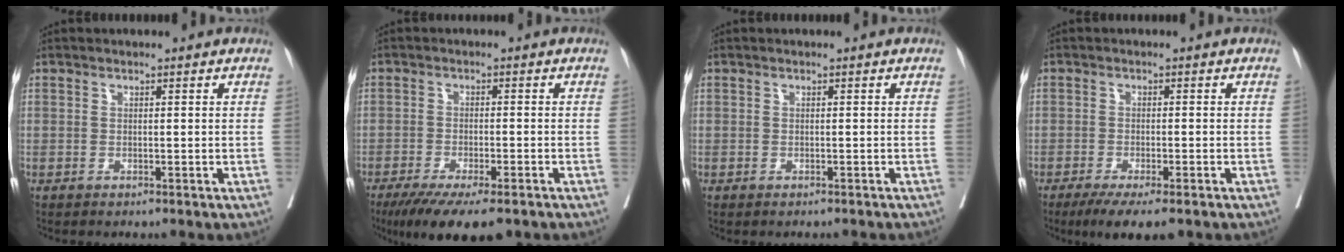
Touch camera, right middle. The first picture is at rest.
{"total": 11.0, "force": [-8.1, 2.4, 7.0], "torque": [-0.095, -0.015, -0.124]}
{"total": 1.2, "force": [-1.1, 0.3, 0.4], "torque": [-0.007, -0.002, -0.017]}
{"total": 6.7, "force": [-4.8, 1.2, 4.6], "torque": [-0.063, -0.015, -0.073]}